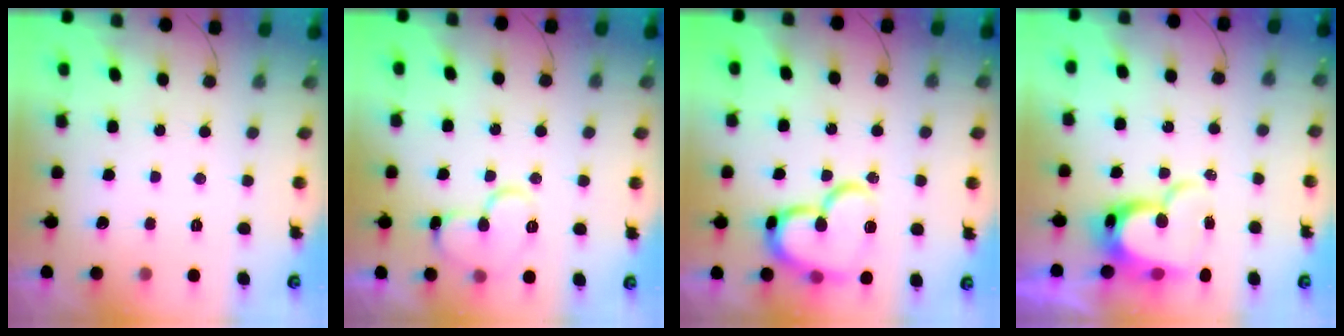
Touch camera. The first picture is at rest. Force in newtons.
{"total": 12.6, "press": 12.6, "slide": 1.2}
{"total": 17.7, "press": 17.6, "slide": 2.0}
{"total": 12.7, "press": 12.6, "slide": 1.4}